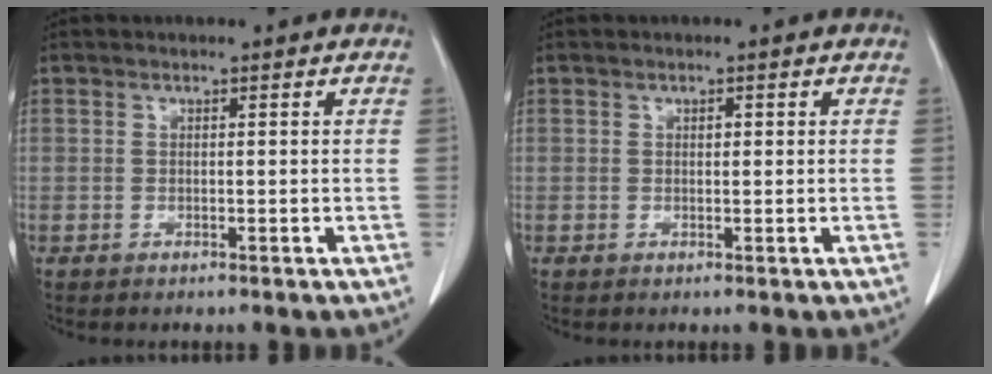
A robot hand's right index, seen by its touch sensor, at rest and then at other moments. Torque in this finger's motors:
{"motor_torque": [-0.08, 0.01, 0.00, 0.00]}